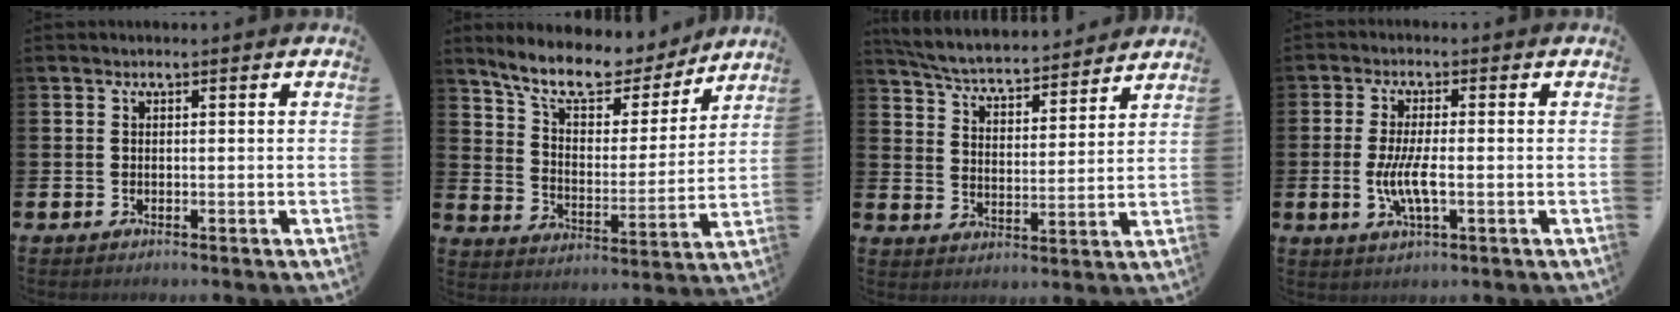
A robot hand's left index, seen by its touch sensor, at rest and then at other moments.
{"total": 10.6, "force": [9.1, 3.5, 4.0], "torque": [-0.106, -0.058, 0.159]}
{"total": 5.8, "force": [5.6, 0.9, 1.2], "torque": [-0.051, -0.044, 0.094]}
{"total": 4.9, "force": [-0.9, 1.4, 4.7], "torque": [-0.096, -0.001, -0.020]}